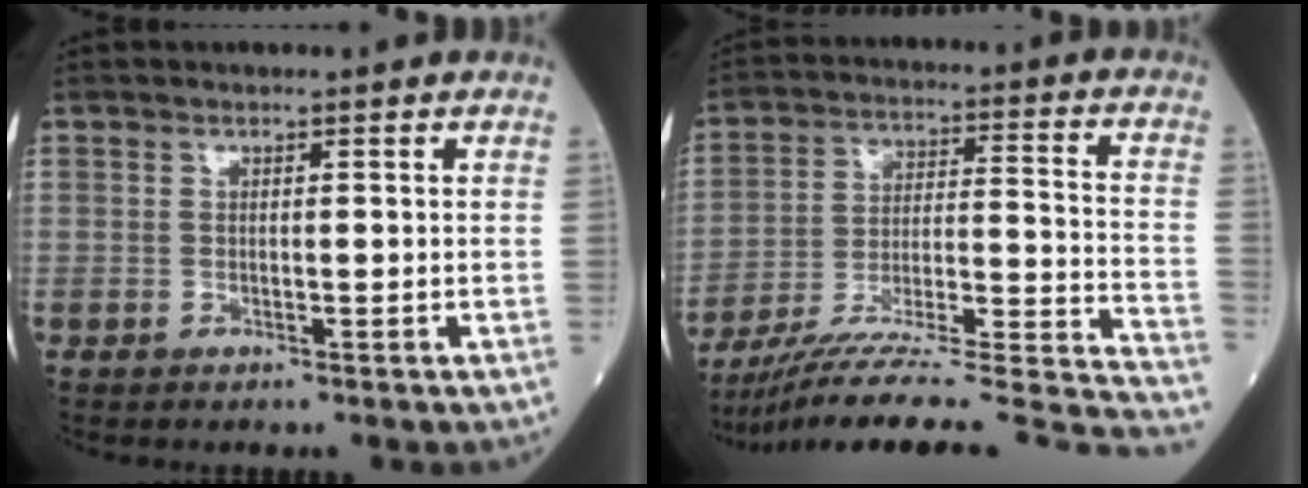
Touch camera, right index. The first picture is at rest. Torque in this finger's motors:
{"motor_torque": [0.21, -1.36, 0.58, 0.17]}